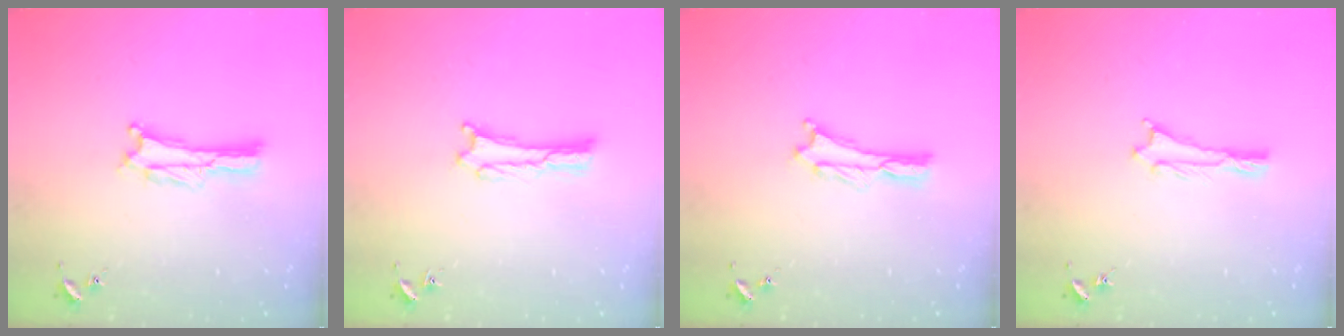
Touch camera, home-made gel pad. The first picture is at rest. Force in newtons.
{"total": 0.9, "press": 0.9, "slide": 0.0}
{"total": 0.5, "press": 0.5, "slide": 0.2}
{"total": 0.7, "press": 0.7, "slide": 0.1}